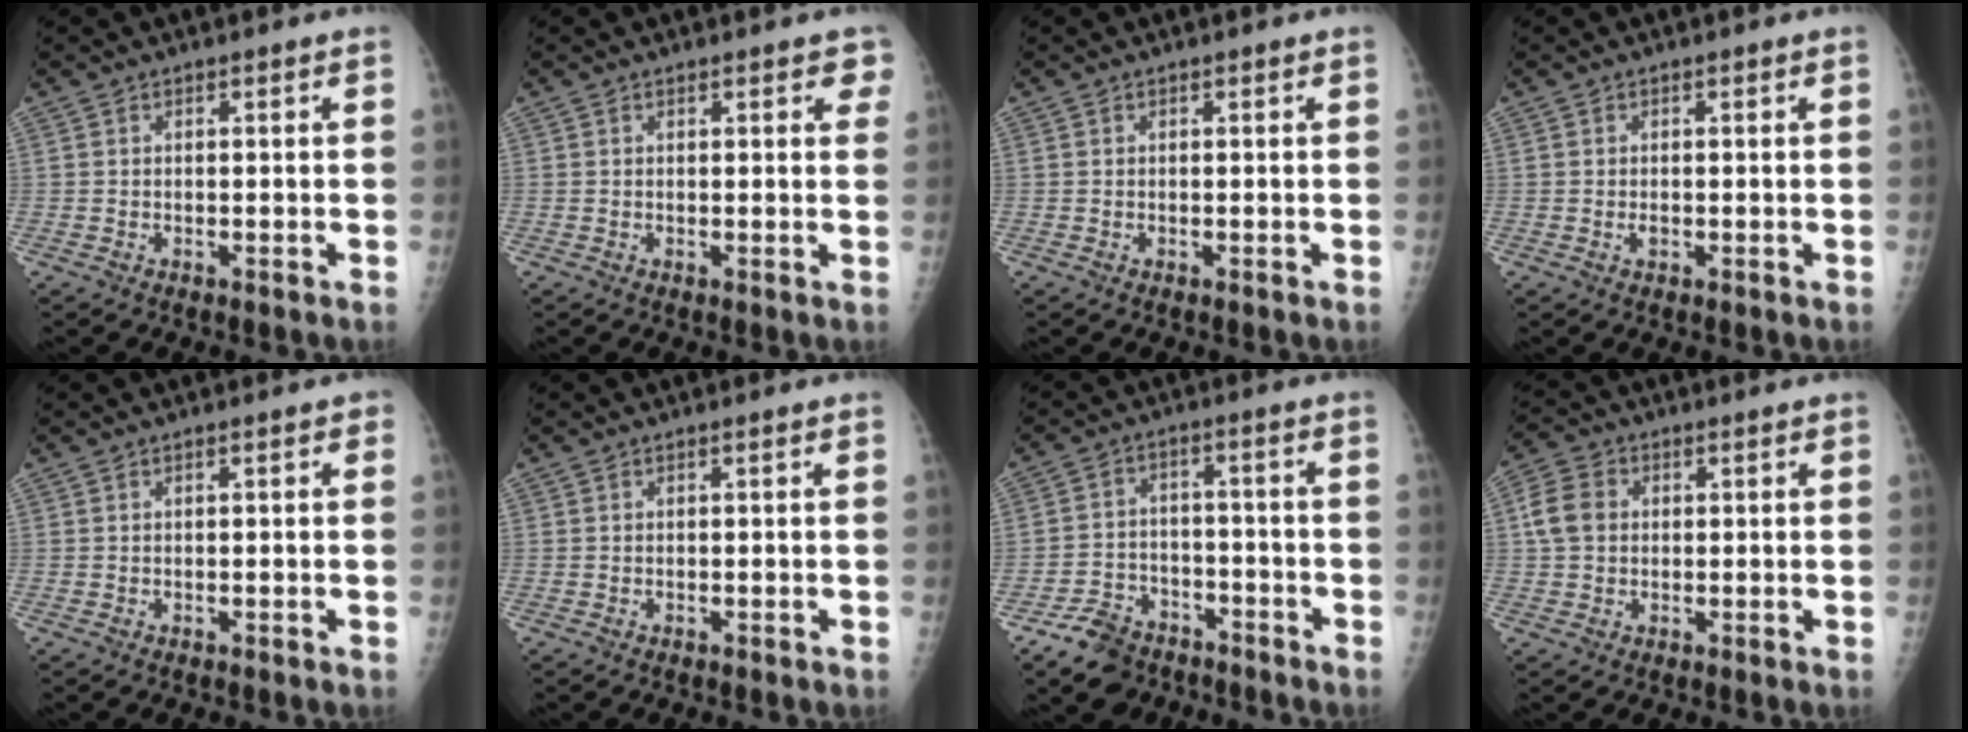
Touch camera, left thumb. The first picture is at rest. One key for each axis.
{"total": 2.6, "fx": 1.8, "fy": 1.2, "fz": 1.5, "tx": 0.008, "ty": -0.005, "tz": 0.017}
{"total": 0.0}
{"total": 0.7, "fx": 0.0, "fy": 0.5, "fz": 0.5, "tx": -0.005, "ty": -0.001, "tz": 0.000}
{"total": 0.7, "fx": 0.2, "fy": 0.4, "fz": 0.5, "tx": -0.001, "ty": 0.003, "tz": 0.000}
{"total": 0.0}
{"total": 9.0, "fx": -6.6, "fy": 5.5, "fz": 2.6, "tx": -0.034, "ty": 0.041, "tz": -0.112}
{"total": 5.9, "fx": 0.7, "fy": 4.8, "fz": 3.4, "tx": -0.063, "ty": 0.009, "tz": 0.009}